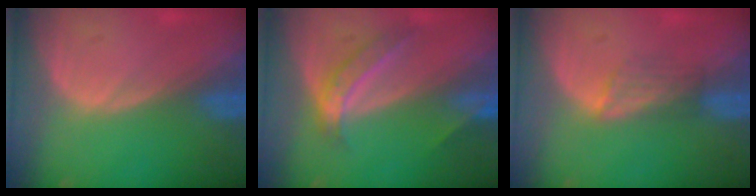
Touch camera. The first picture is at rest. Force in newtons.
{"total": 5.6, "press": 4.8, "slide": 2.9}
{"total": 3.2, "press": 2.9, "slide": 1.4}